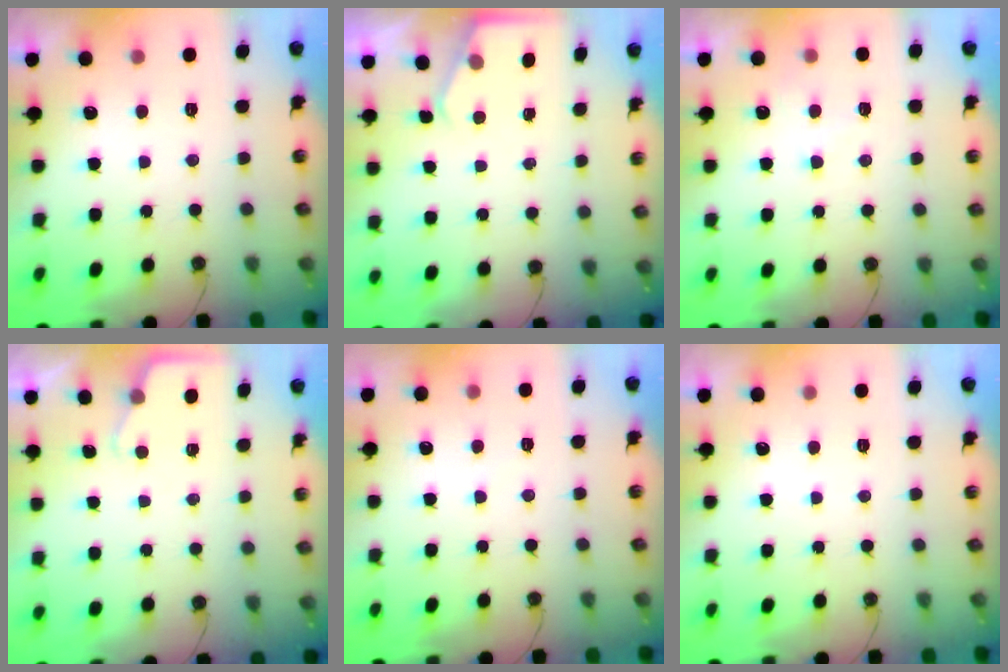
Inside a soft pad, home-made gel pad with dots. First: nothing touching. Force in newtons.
{"total": 2.4, "press": 2.4, "slide": 0.4}
{"total": 6.2, "press": 6.2, "slide": 0.7}
{"total": 3.1, "press": 3.0, "slide": 0.4}
{"total": 4.4, "press": 4.4, "slide": 0.5}
{"total": 0.0}